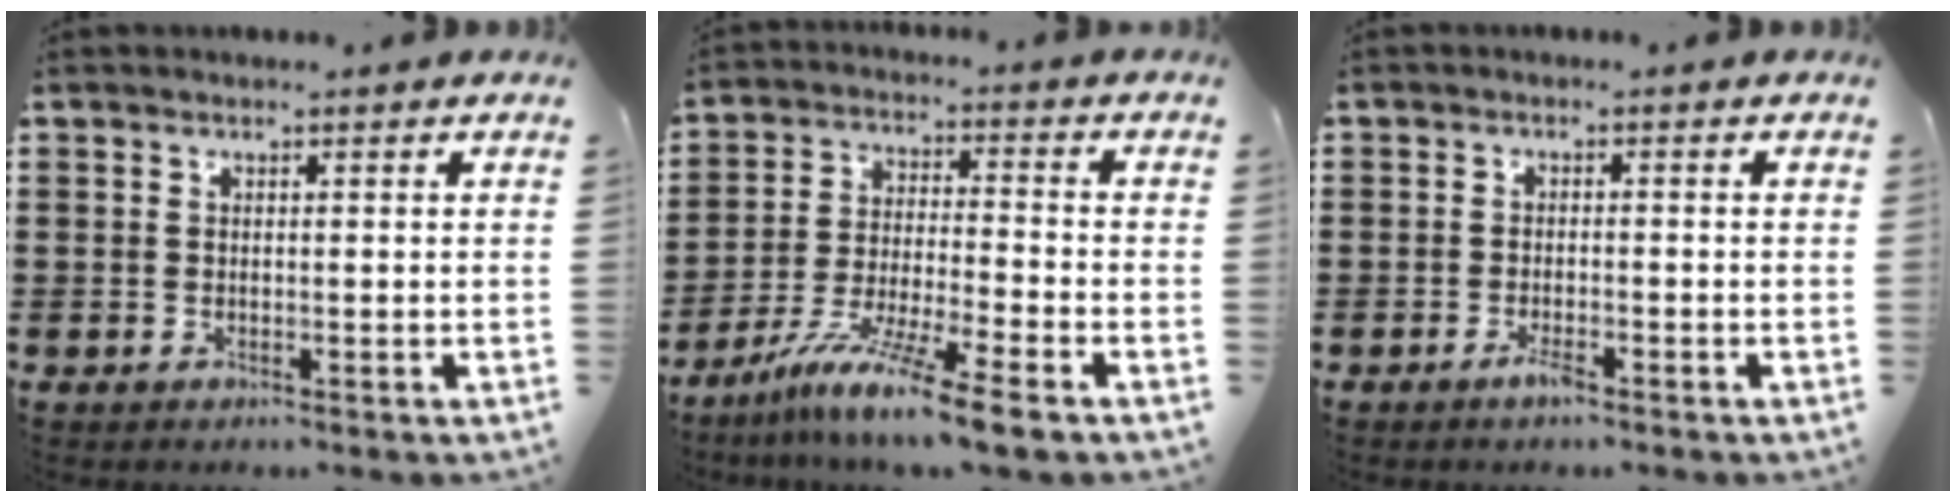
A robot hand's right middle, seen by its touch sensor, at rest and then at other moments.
{"total": 10.0, "force": [-8.0, -0.5, 6.0], "torque": [-0.116, -0.009, -0.156]}
{"total": 1.9, "force": [-1.4, 0.4, 1.2], "torque": [-0.030, -0.005, -0.028]}